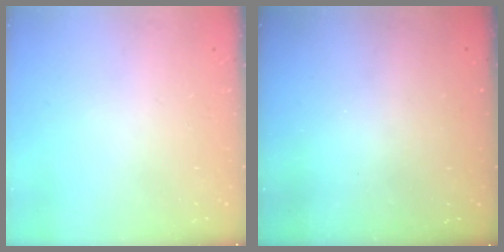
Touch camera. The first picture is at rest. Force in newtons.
{"total": 3.0, "press": 3.0, "slide": 0.1}